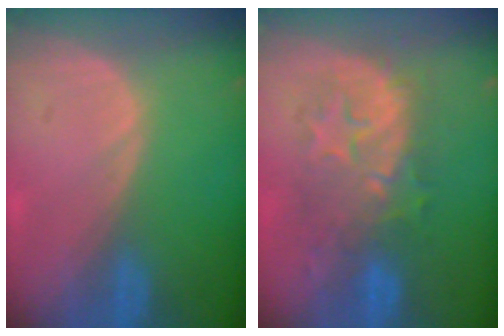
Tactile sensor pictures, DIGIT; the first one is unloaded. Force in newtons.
{"total": 8.7, "press": 8.7, "slide": 0.4}